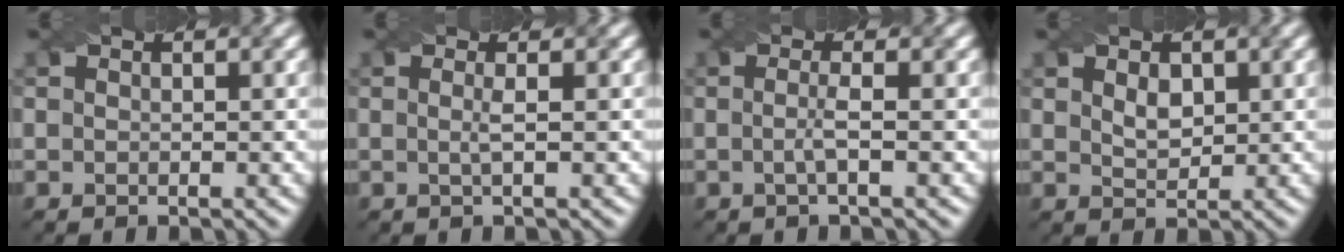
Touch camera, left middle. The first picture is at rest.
{"total": 1.4, "force": [-0.1, 0.3, 1.3], "torque": [-0.027, 0.001, -0.005]}
{"total": 1.8, "force": [-0.3, 0.3, 1.8], "torque": [-0.034, -0.003, -0.007]}
{"total": 1.8, "force": [0.7, 1.1, 1.2], "torque": [-0.022, -0.002, 0.018]}